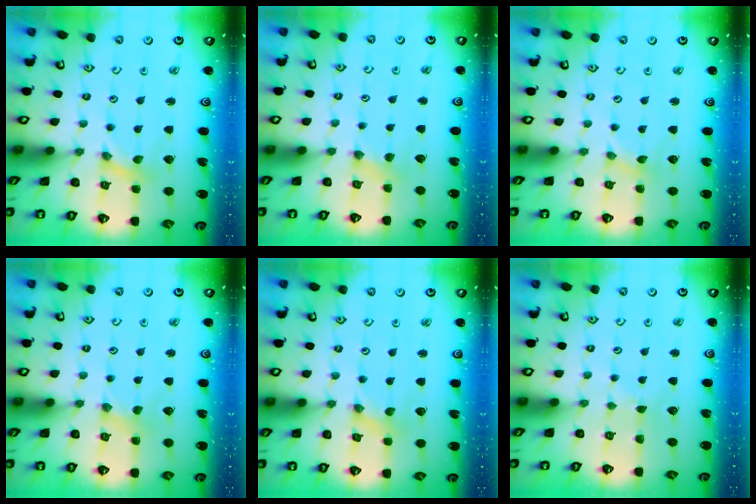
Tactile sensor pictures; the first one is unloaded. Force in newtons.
{"total": 3.6, "press": 3.5, "slide": 0.6}
{"total": 0.0}
{"total": 1.8, "press": 1.8, "slide": 0.4}
{"total": 0.0}
{"total": 1.7, "press": 1.7, "slide": 0.2}